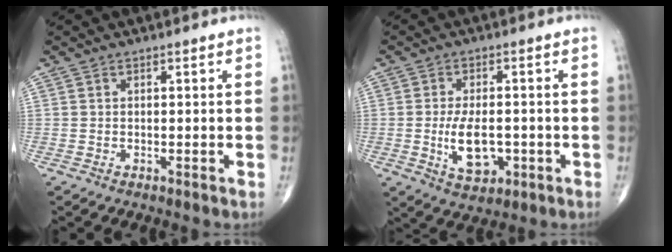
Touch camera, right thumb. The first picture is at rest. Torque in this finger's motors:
{"motor_torque": [1.74, 1.26, 1.05, 0.18, 0.25]}